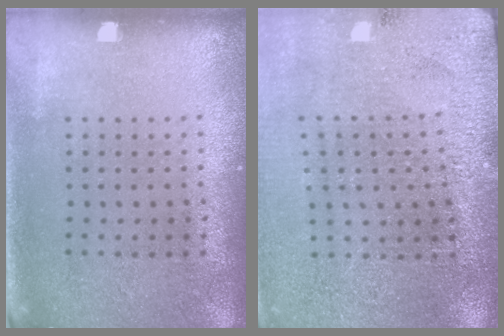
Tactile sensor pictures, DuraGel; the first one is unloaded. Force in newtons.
{"total": 3.0, "press": 3.0, "slide": 0.4}